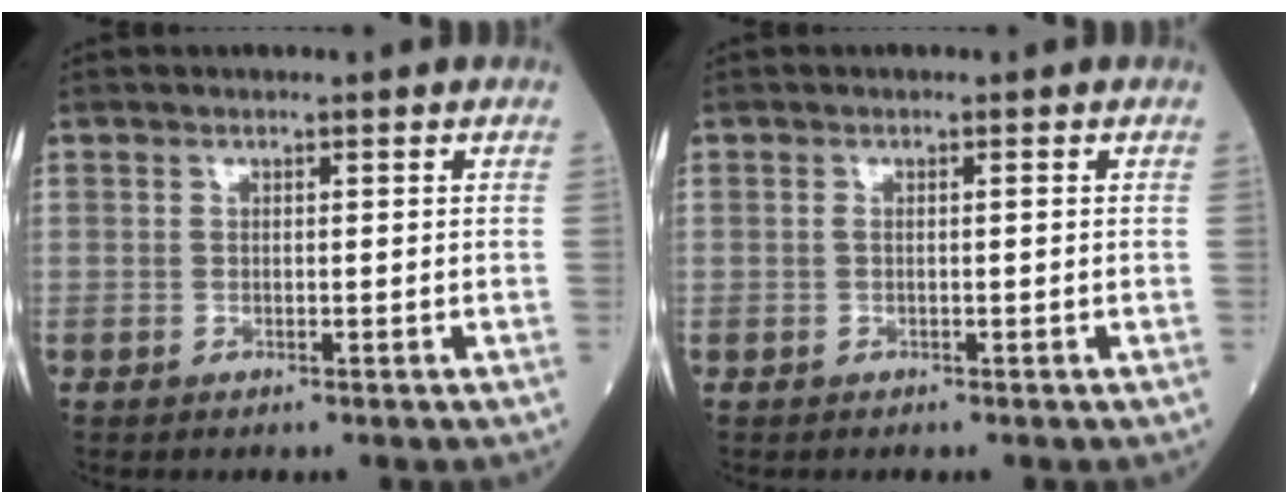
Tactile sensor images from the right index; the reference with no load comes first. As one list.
[{"total": 0.7, "force": [0.0, 0.1, 0.7], "torque": [-0.014, 0.000, 0.001]}]